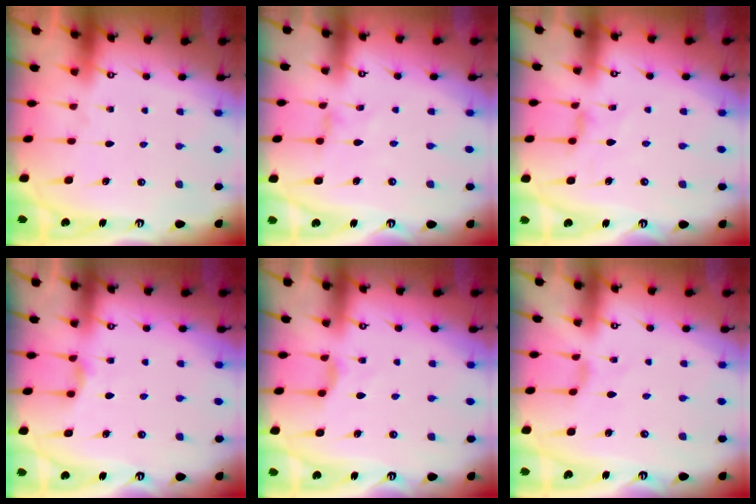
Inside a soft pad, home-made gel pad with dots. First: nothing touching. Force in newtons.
{"total": 0.0}
{"total": 2.8, "press": 2.8, "slide": 0.3}
{"total": 2.6, "press": 2.5, "slide": 0.4}
{"total": 3.5, "press": 3.4, "slide": 0.5}
{"total": 0.0}